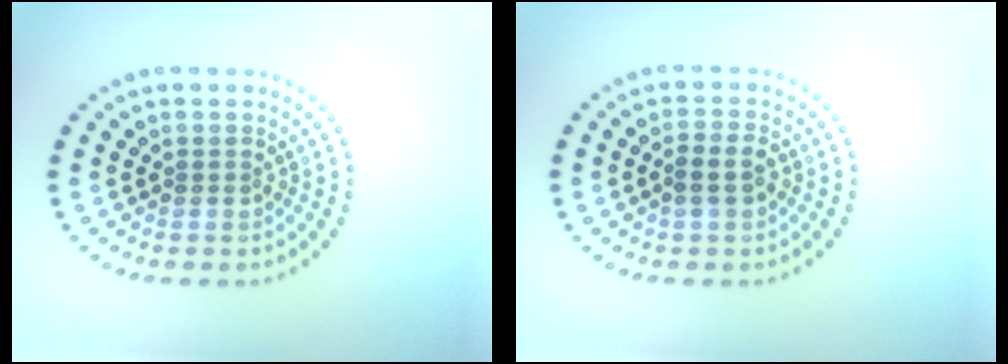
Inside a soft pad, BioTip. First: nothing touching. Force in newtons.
{"total": 2.0, "press": 1.9, "slide": 0.5}